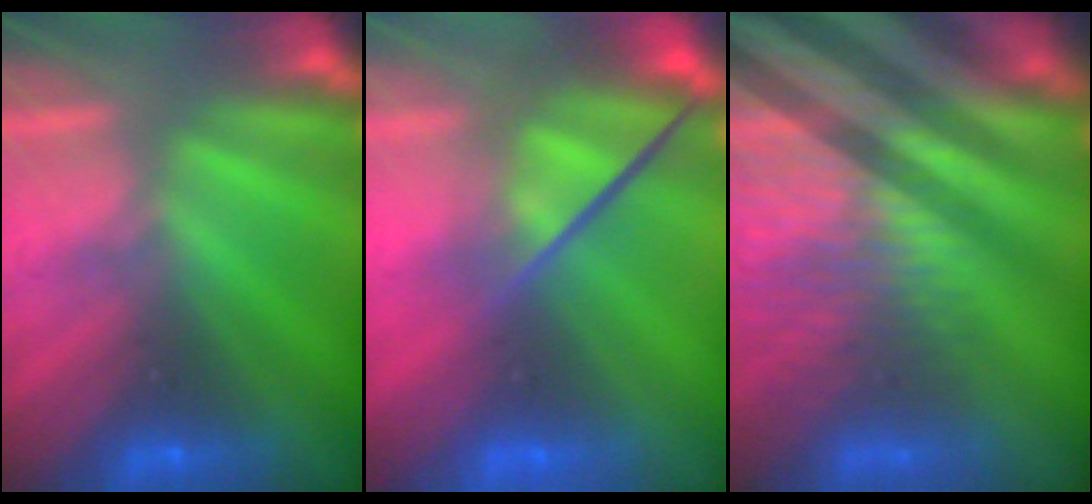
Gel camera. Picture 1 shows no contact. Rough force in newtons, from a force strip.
{"total": 3.8}
{"total": 6.9}